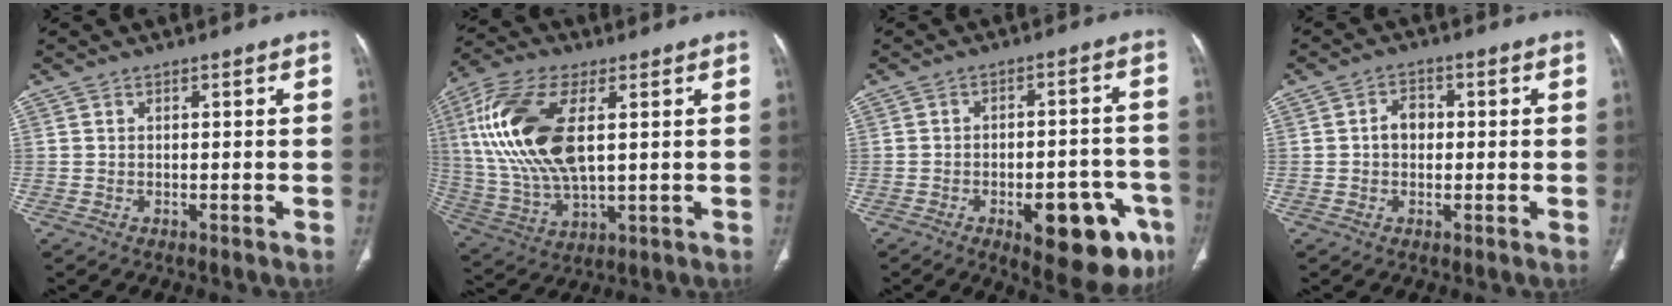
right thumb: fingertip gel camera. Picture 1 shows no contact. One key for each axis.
{"total": 19.6, "fx": 4.1, "fy": 9.3, "fz": 16.8, "tx": -0.361, "ty": -0.006, "tz": 0.082}
{"total": 16.7, "fx": -7.3, "fy": 6.9, "fz": 13.3, "tx": -0.119, "ty": 0.033, "tz": -0.079}
{"total": 3.6, "fx": 0.1, "fy": 2.8, "fz": 2.3, "tx": -0.027, "ty": 0.012, "tz": -0.005}